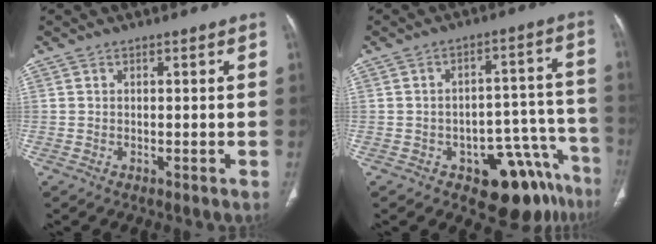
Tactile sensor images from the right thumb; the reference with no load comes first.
{"total": 13.9, "force": [-8.8, 7.0, 8.2], "torque": [-0.045, 0.084, -0.114]}